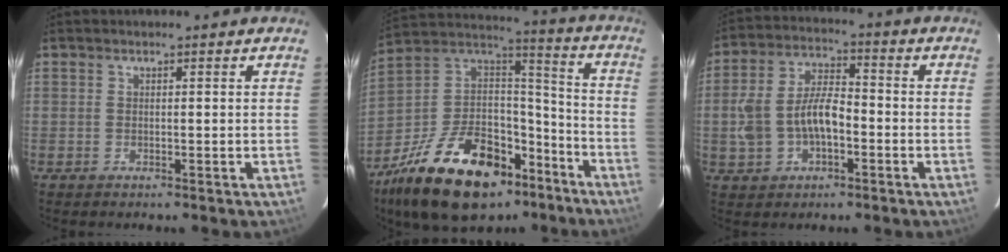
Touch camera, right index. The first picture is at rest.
{"total": 28.9, "force": [-18.2, 14.8, 16.9], "torque": [-0.328, 0.021, -0.284]}
{"total": 10.9, "force": [-2.6, 6.2, 8.6], "torque": [-0.182, 0.015, -0.040]}